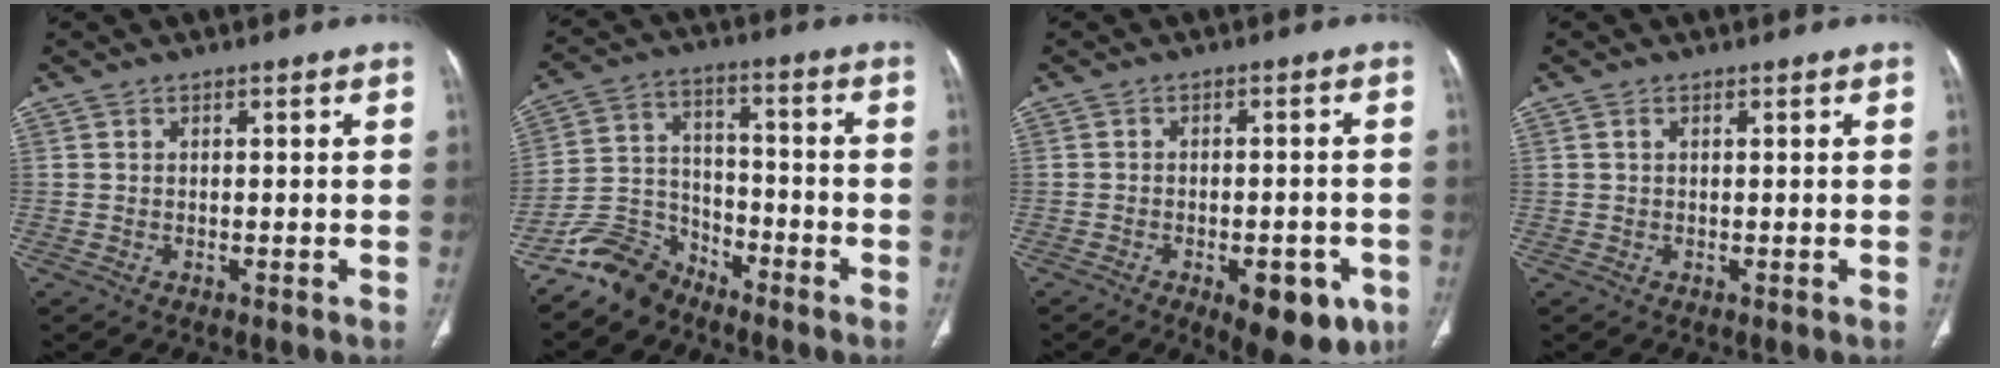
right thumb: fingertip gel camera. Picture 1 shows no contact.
{"total": 9.2, "force": [-7.6, 4.9, 1.8], "torque": [-0.025, 0.064, -0.156]}
{"total": 11.0, "force": [-5.2, 4.9, 8.4], "torque": [-0.084, 0.011, -0.060]}
{"total": 0.6, "force": [0.2, 0.3, 0.4], "torque": [-0.012, 0.005, 0.004]}